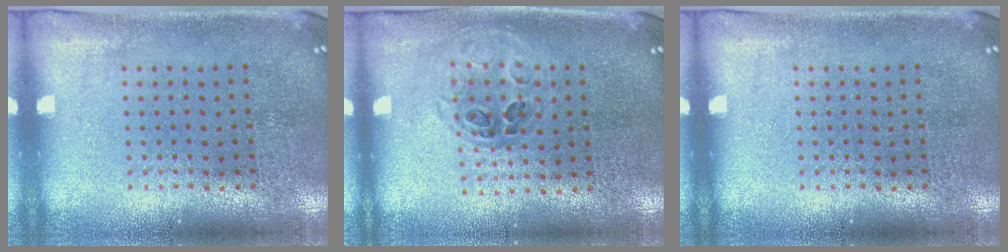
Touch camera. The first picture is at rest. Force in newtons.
{"total": 1.0, "press": 0.9, "slide": 0.4}
{"total": 0.0}